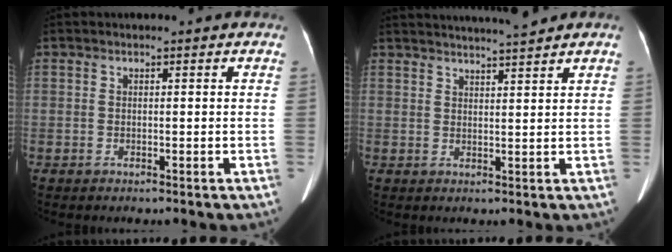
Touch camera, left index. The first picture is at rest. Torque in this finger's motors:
{"motor_torque": [-0.44, -0.58, -0.08, 0.01]}